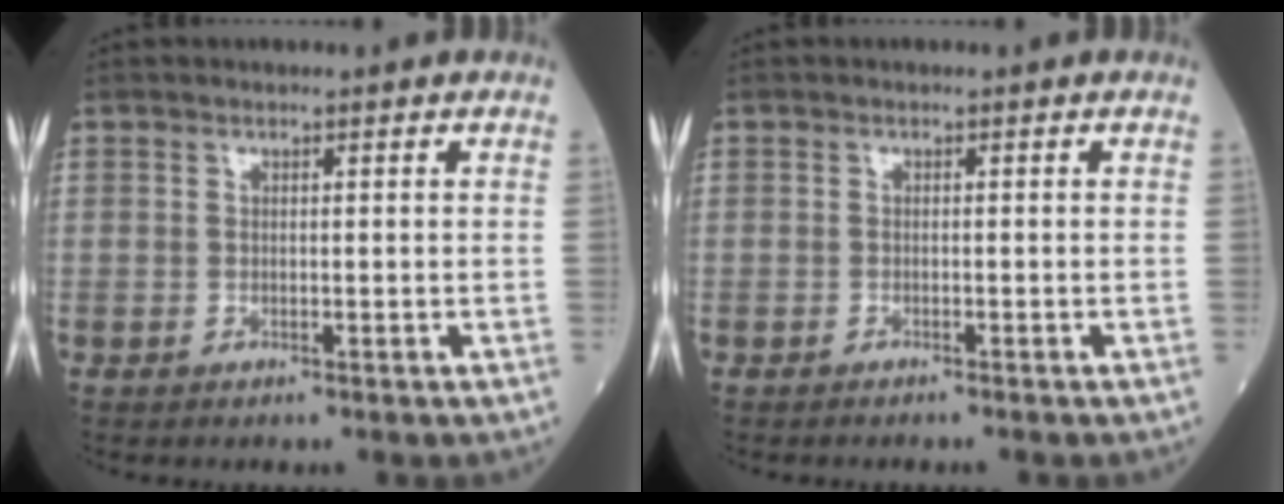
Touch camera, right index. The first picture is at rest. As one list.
[{"total": 1.3, "force": [-1.2, 0.0, 0.4], "torque": [-0.006, 0.001, -0.015]}]